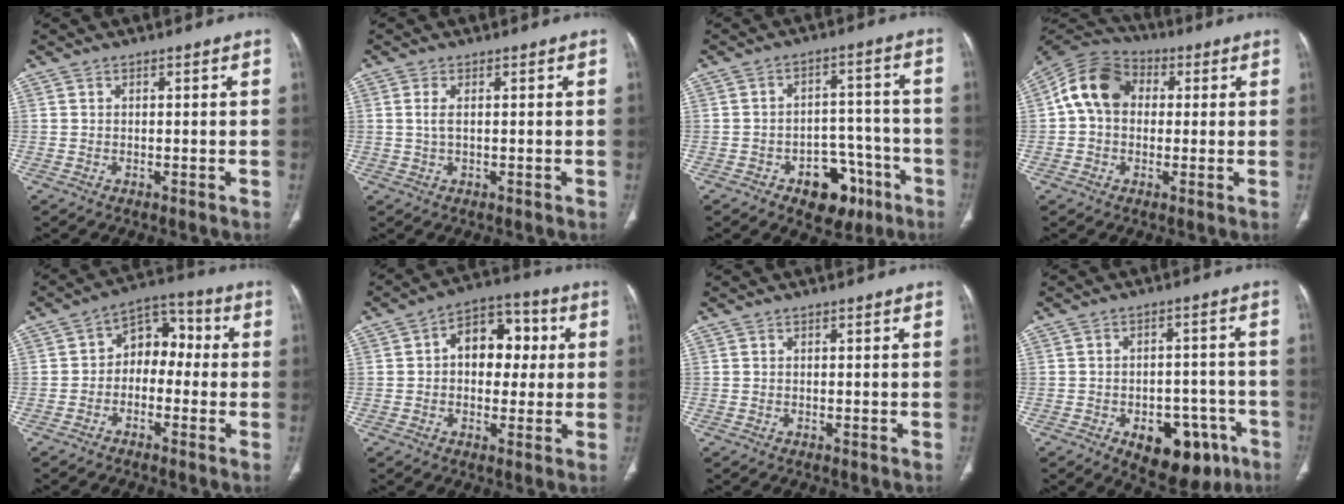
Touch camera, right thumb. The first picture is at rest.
{"total": 1.9, "force": [0.3, 0.7, 1.7], "torque": [-0.044, 0.003, 0.009]}
{"total": 10.7, "force": [-5.8, 6.8, 5.8], "torque": [-0.038, 0.049, -0.073]}
{"total": 11.4, "force": [1.4, 8.8, 7.1], "torque": [-0.119, 0.028, 0.010]}
{"total": 8.3, "force": [-0.9, 6.2, 5.6], "torque": [-0.043, 0.044, -0.033]}
{"total": 11.8, "force": [1.7, 8.1, 8.4], "torque": [-0.077, 0.026, 0.017]}
{"total": 0.0}
{"total": 13.3, "force": [-6.4, 7.8, 8.6], "torque": [-0.079, 0.037, -0.075]}